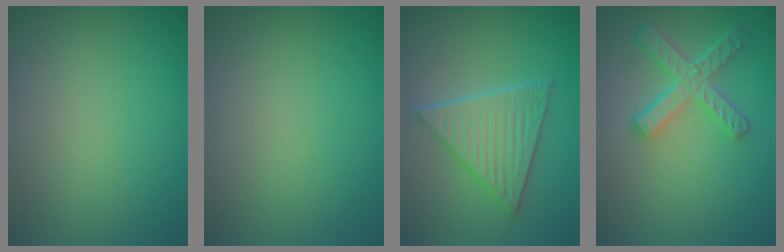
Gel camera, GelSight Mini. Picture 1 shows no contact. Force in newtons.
{"total": 0.0}
{"total": 5.0, "press": 4.2, "slide": 2.6}
{"total": 4.8, "press": 3.6, "slide": 3.1}